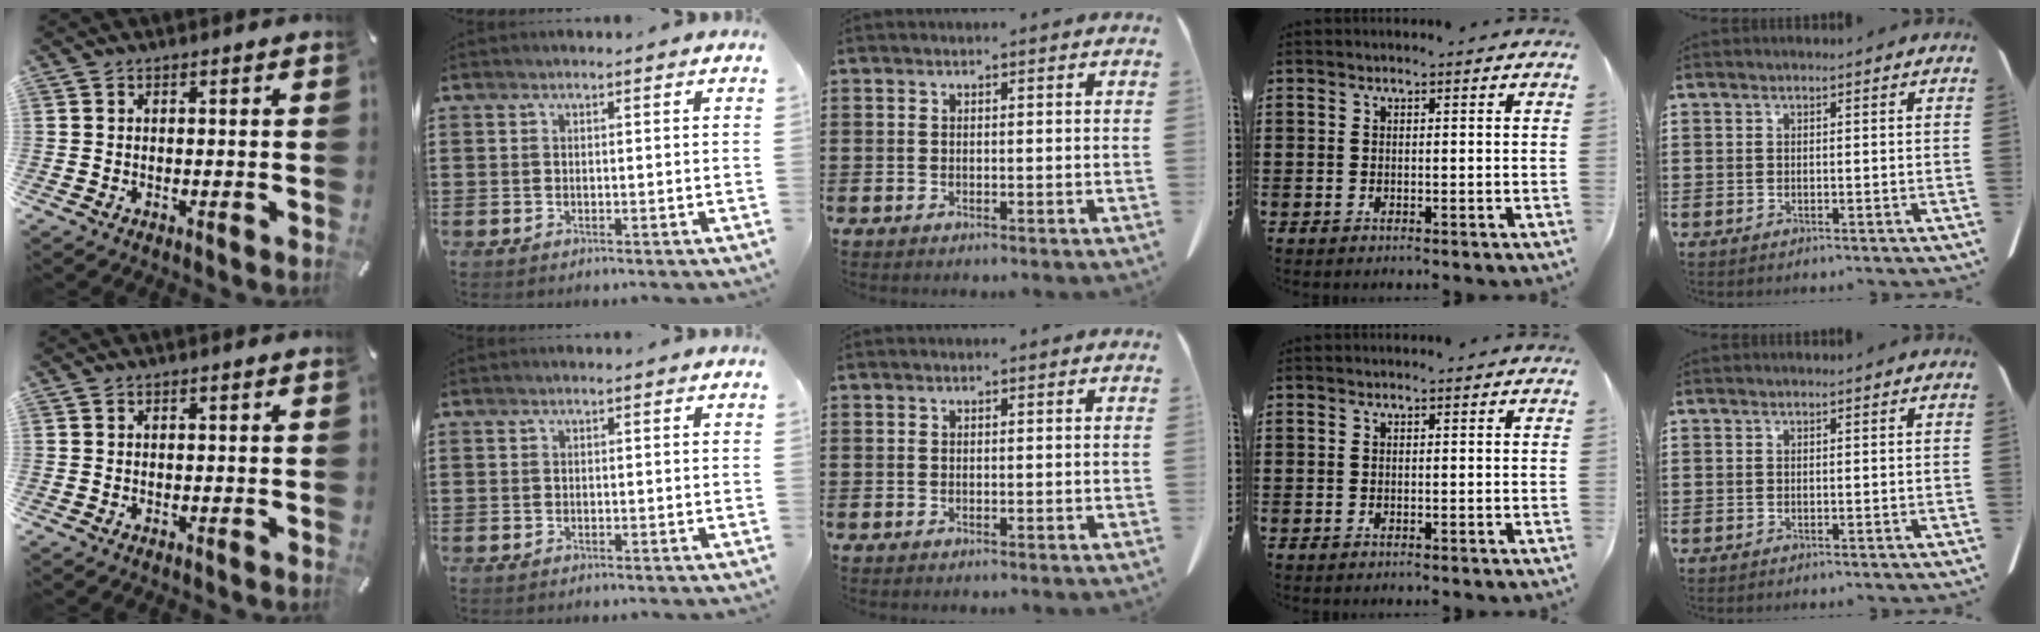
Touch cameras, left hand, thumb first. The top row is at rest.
{}